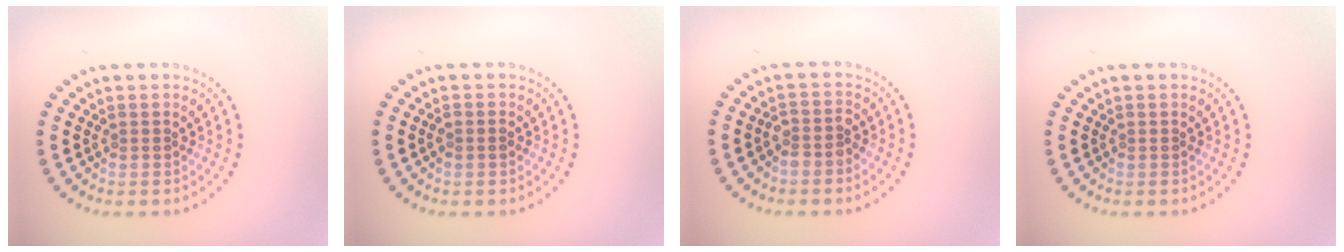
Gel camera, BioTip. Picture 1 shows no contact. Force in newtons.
{"total": 0.9, "press": 0.8, "slide": 0.3}
{"total": 1.7, "press": 1.5, "slide": 0.8}
{"total": 0.0}